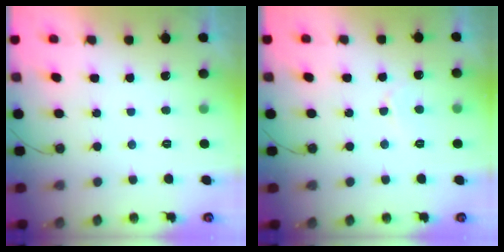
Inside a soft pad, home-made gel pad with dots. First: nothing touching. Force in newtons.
{"total": 3.9, "press": 3.8, "slide": 0.4}